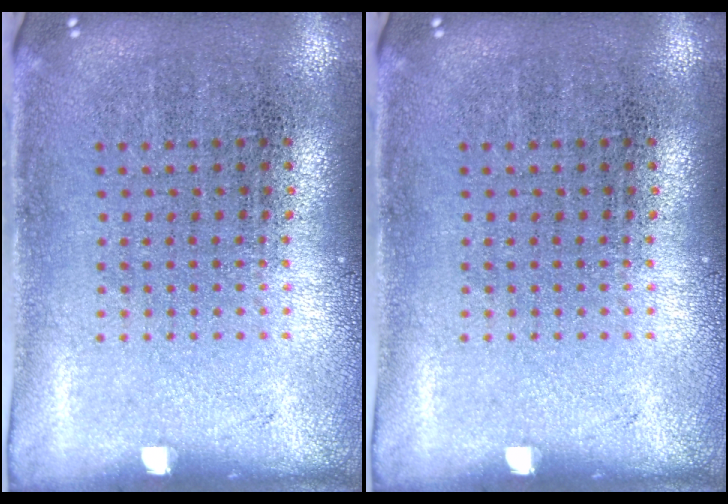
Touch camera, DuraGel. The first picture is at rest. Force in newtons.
{"total": 0.0}